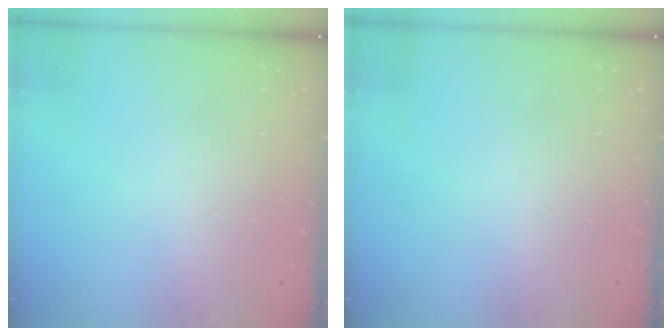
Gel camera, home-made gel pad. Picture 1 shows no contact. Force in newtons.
{"total": 0.0}